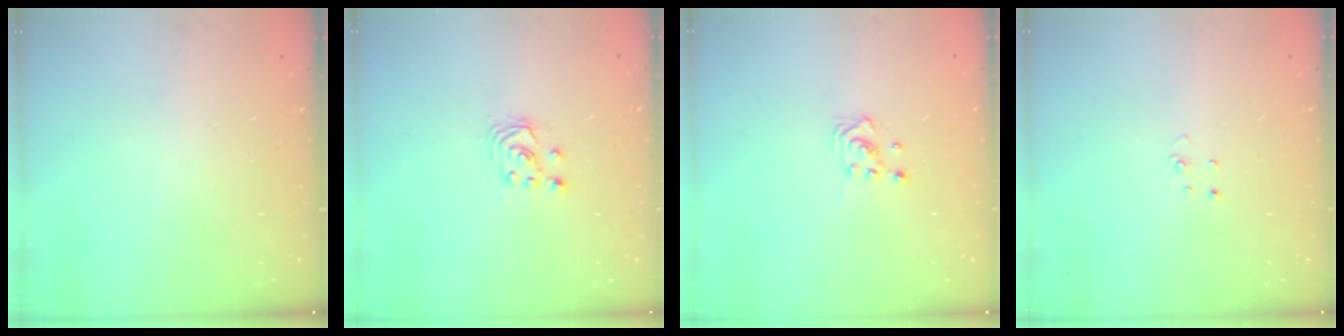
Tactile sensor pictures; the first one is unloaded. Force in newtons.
{"total": 2.9, "press": 2.9, "slide": 0.2}
{"total": 3.1, "press": 3.1, "slide": 0.3}
{"total": 2.7, "press": 2.7, "slide": 0.3}